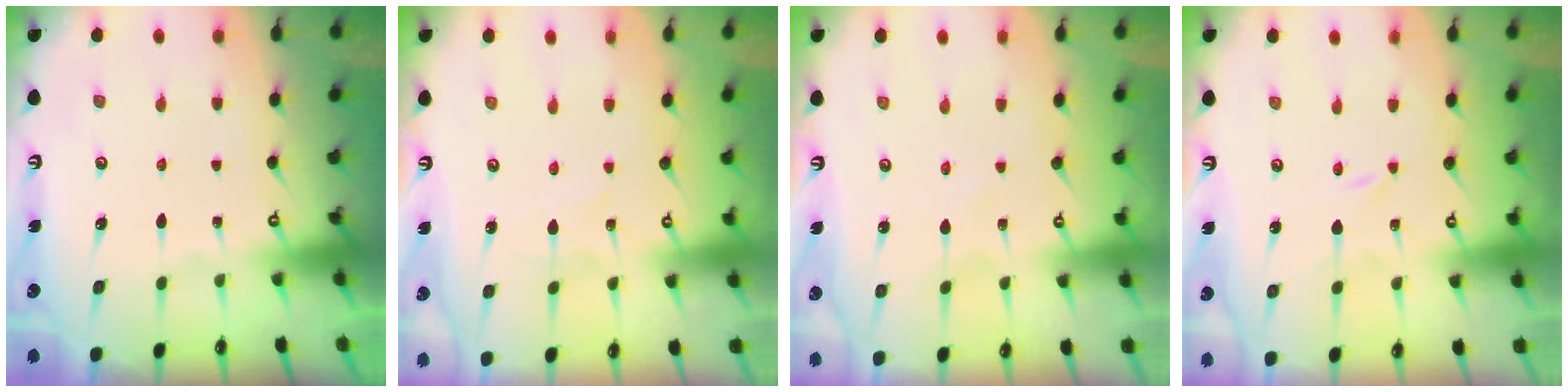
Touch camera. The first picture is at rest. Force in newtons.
{"total": 1.7, "press": 1.6, "slide": 0.2}
{"total": 0.0}
{"total": 0.0}